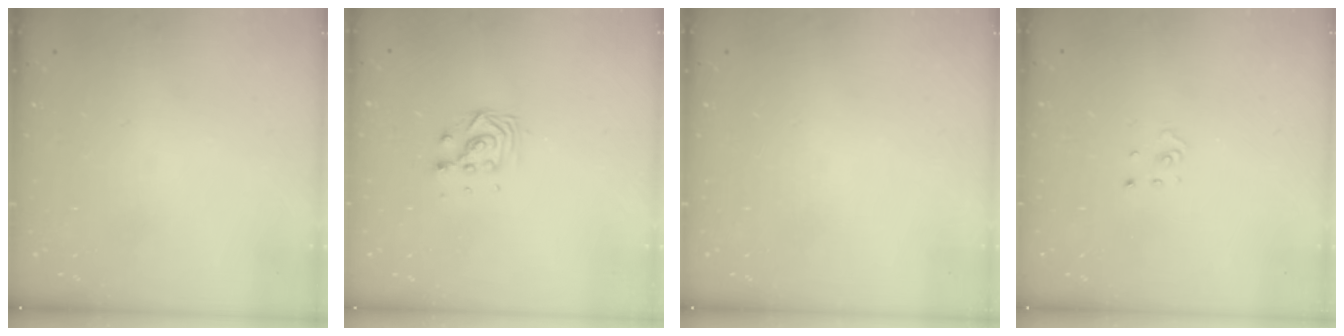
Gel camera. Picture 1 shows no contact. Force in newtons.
{"total": 4.3, "press": 4.2, "slide": 0.3}
{"total": 0.0}
{"total": 1.1, "press": 1.1, "slide": 0.1}